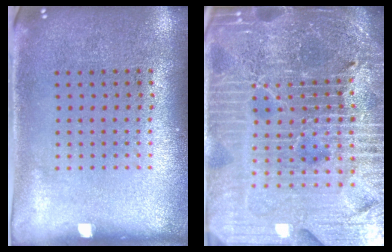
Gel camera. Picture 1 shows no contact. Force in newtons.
{"total": 7.2, "press": 6.2, "slide": 3.7}